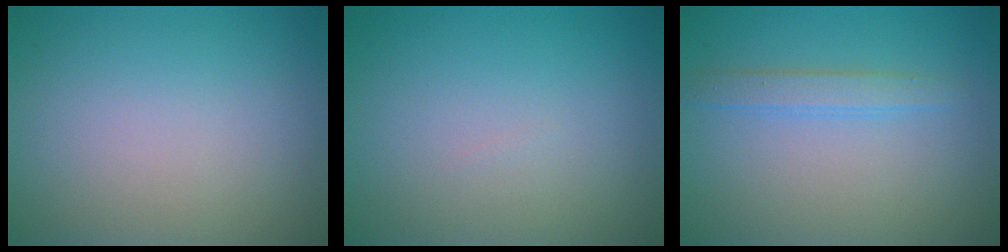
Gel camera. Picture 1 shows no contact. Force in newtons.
{"total": 0.0}
{"total": 1.8, "press": 1.8, "slide": 0.1}